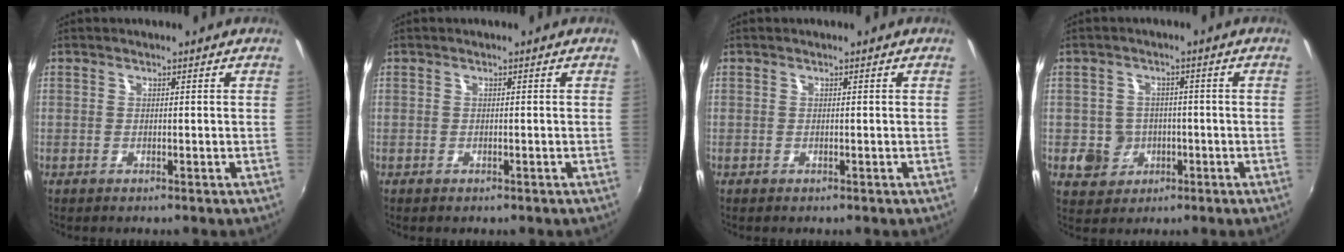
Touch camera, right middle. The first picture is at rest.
{"total": 0.7, "force": [-0.5, 0.4, 0.2], "torque": [-0.005, -0.002, -0.006]}
{"total": 0.0}
{"total": 5.6, "force": [-1.4, 5.3, 1.1], "torque": [-0.034, 0.009, -0.011]}